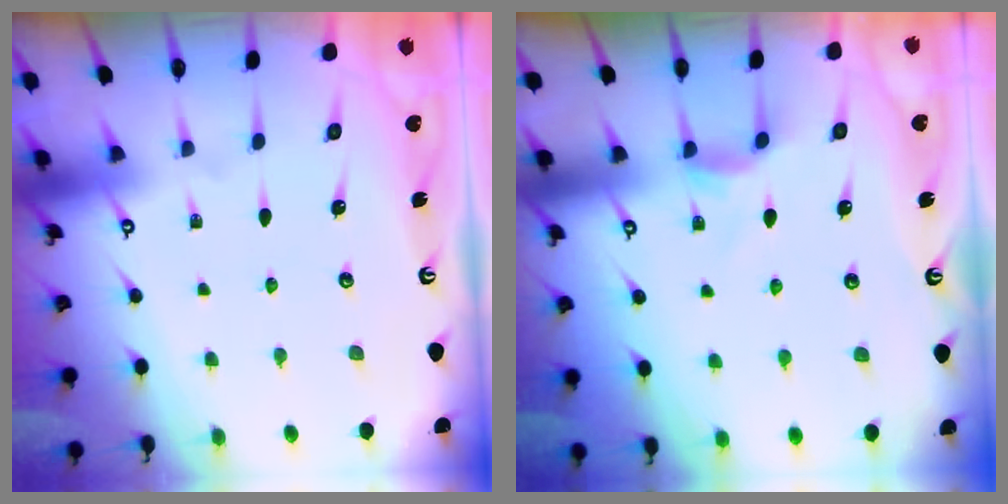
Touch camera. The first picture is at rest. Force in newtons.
{"total": 2.8, "press": 2.8, "slide": 0.5}